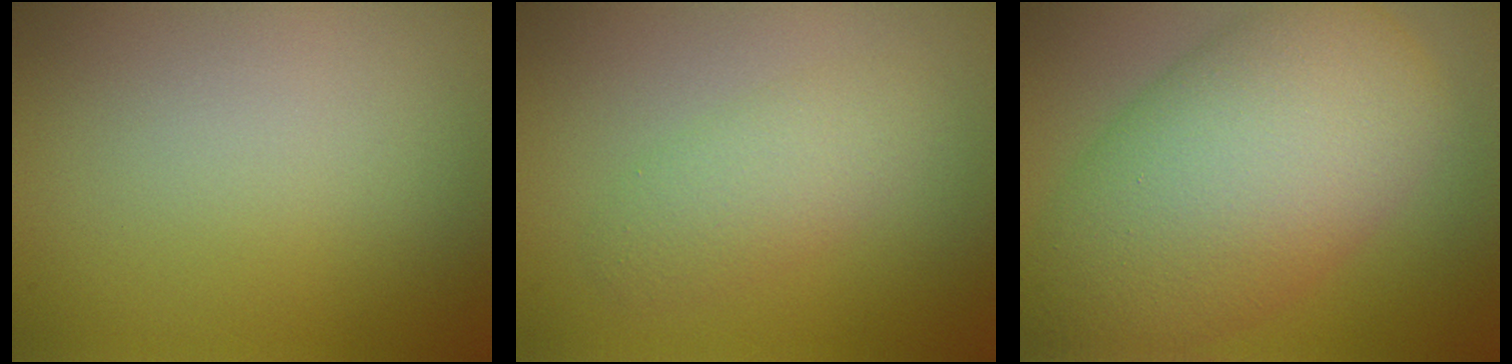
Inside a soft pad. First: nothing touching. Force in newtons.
{"total": 2.5, "press": 2.5, "slide": 0.1}
{"total": 11.2, "press": 11.2, "slide": 0.4}